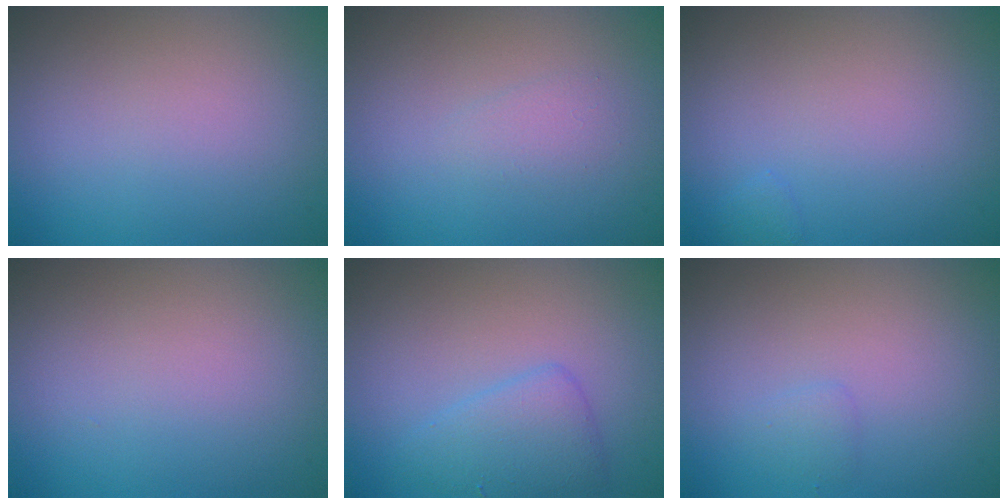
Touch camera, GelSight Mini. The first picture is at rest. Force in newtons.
{"total": 1.0, "press": 1.0, "slide": 0.0}
{"total": 0.5, "press": 0.5, "slide": 0.0}
{"total": 0.0}
{"total": 2.8, "press": 2.8, "slide": 0.3}
{"total": 0.8, "press": 0.7, "slide": 0.1}